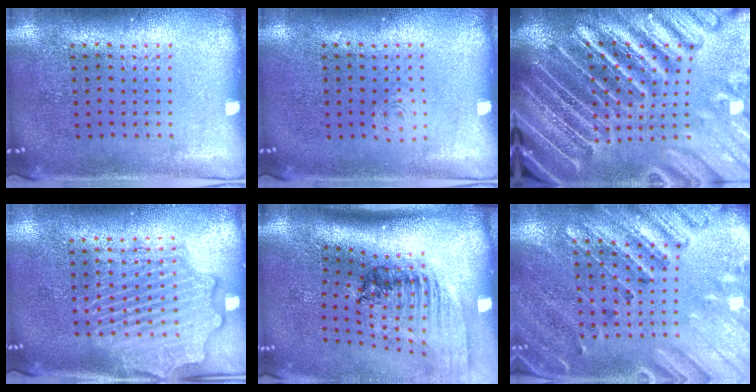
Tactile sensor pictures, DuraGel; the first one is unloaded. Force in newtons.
{"total": 0.7, "press": 0.6, "slide": 0.2}
{"total": 5.3, "press": 4.7, "slide": 2.4}
{"total": 4.3, "press": 4.3, "slide": 0.5}
{"total": 2.0, "press": 1.4, "slide": 1.4}
{"total": 2.7, "press": 2.6, "slide": 0.9}